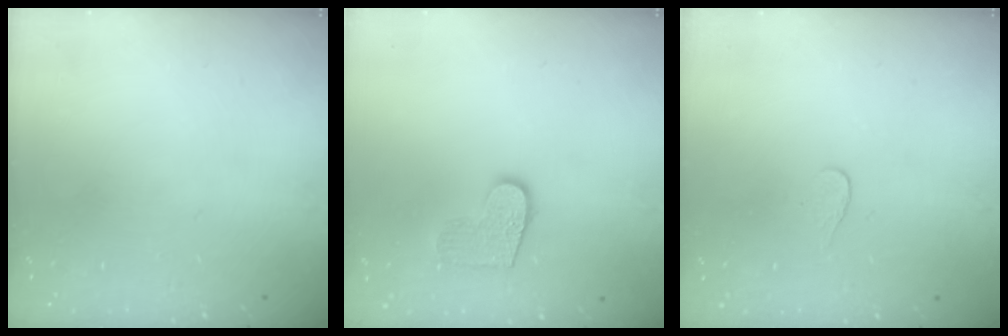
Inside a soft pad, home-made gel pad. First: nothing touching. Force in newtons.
{"total": 8.6, "press": 8.6, "slide": 0.3}
{"total": 3.4, "press": 3.4, "slide": 0.4}